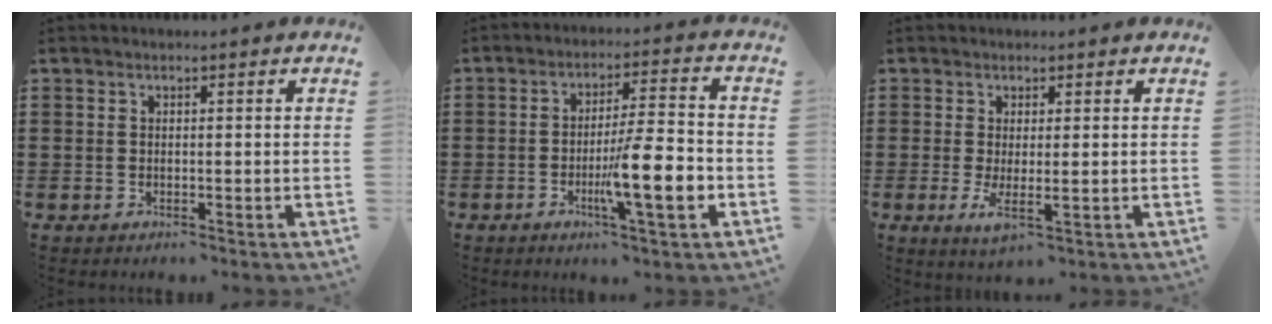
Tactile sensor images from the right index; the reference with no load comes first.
{"total": 10.4, "force": [-3.2, 1.2, 9.8], "torque": [-0.171, -0.005, -0.056]}
{"total": 3.2, "force": [-0.1, 0.8, 3.1], "torque": [-0.065, -0.007, -0.001]}